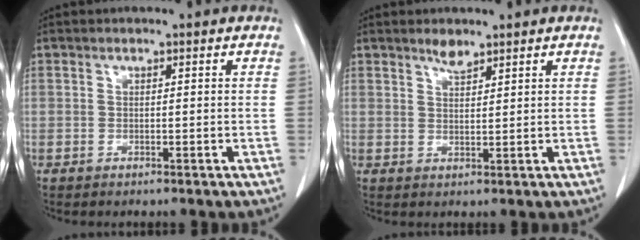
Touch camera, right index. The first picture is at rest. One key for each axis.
{"total": 2.0, "fx": 1.8, "fy": 0.4, "fz": 0.8, "tx": -0.018, "ty": -0.001, "tz": 0.035}